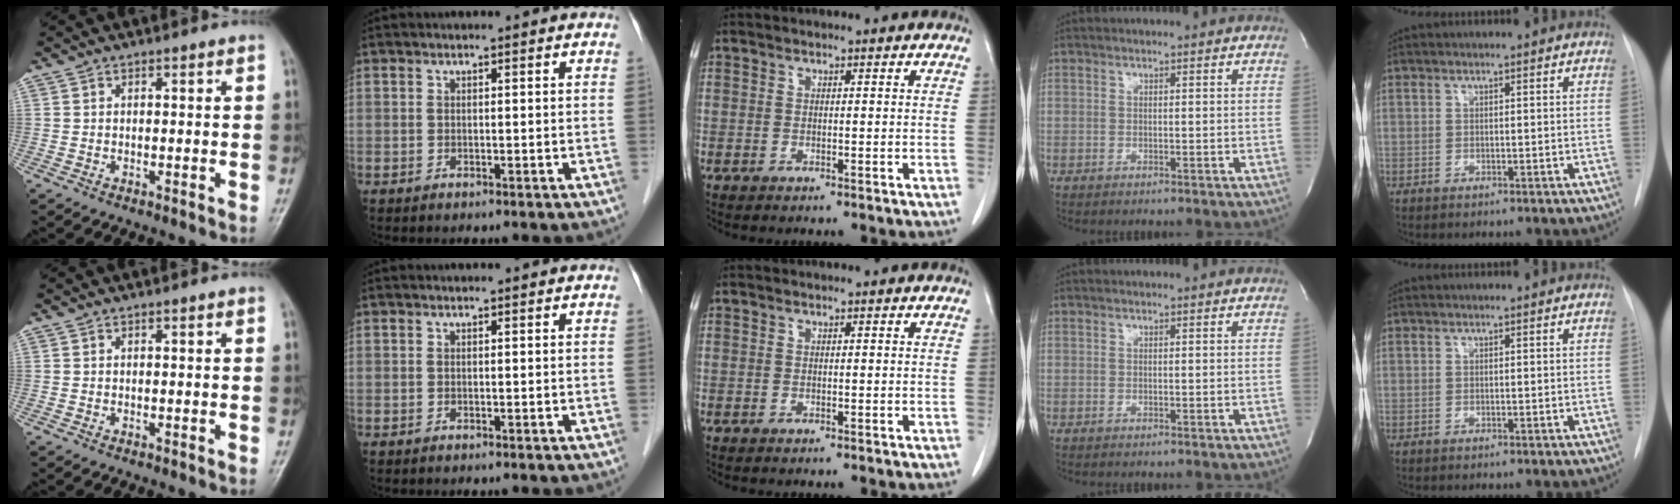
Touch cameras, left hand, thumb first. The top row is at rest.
{}